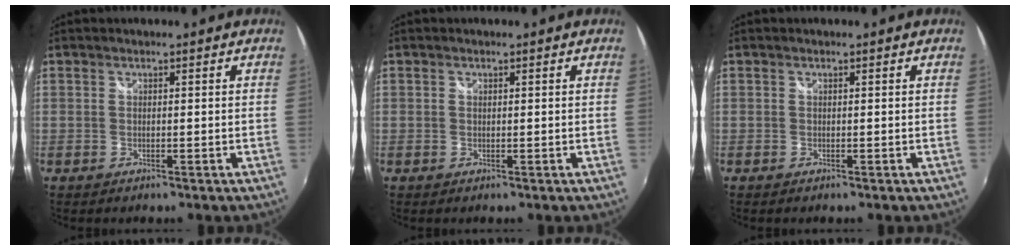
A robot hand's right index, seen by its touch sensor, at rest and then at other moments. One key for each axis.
{"total": 0.0}
{"total": 0.0}